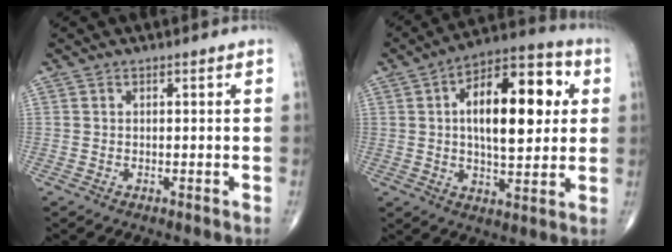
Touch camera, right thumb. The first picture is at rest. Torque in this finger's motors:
{"motor_torque": [-0.57, 1.68, 0.74, 0.45, 0.10]}